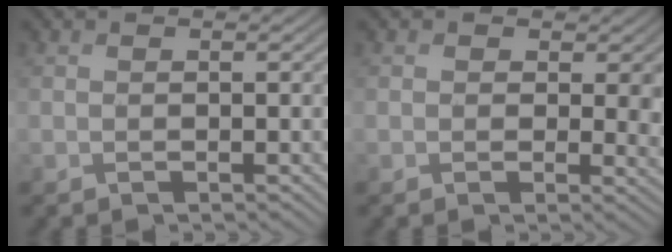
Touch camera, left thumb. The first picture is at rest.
{"total": 3.5, "force": [0.8, 2.7, 2.0], "torque": [-0.040, -0.014, 0.008]}